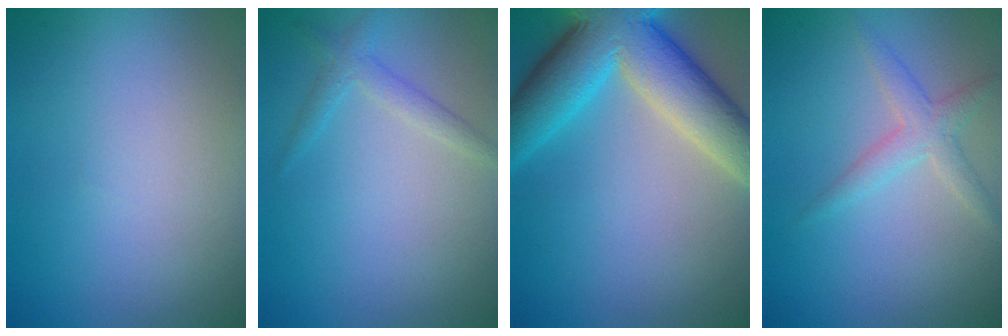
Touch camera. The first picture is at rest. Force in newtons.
{"total": 1.6, "press": 1.6, "slide": 0.1}
{"total": 9.8, "press": 9.8, "slide": 0.6}
{"total": 2.2, "press": 2.2, "slide": 0.1}